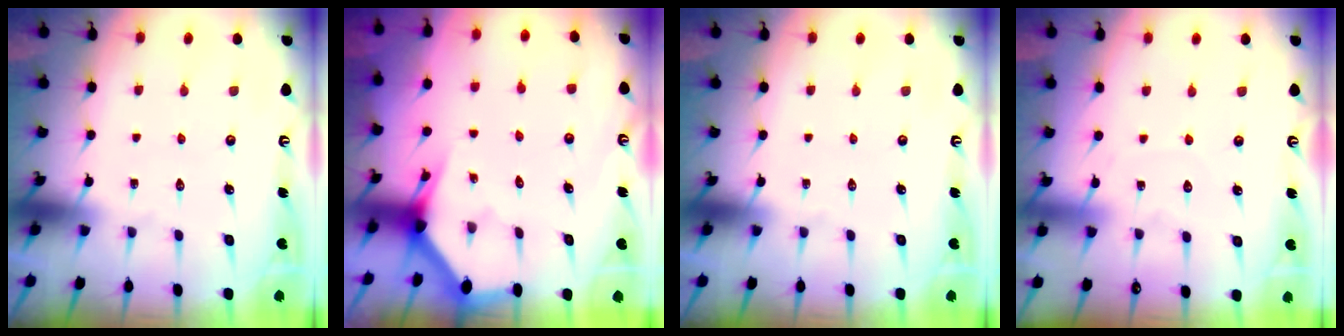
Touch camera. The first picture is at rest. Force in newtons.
{"total": 3.0, "press": 3.0, "slide": 0.1}
{"total": 0.0}
{"total": 2.7, "press": 2.7, "slide": 0.4}